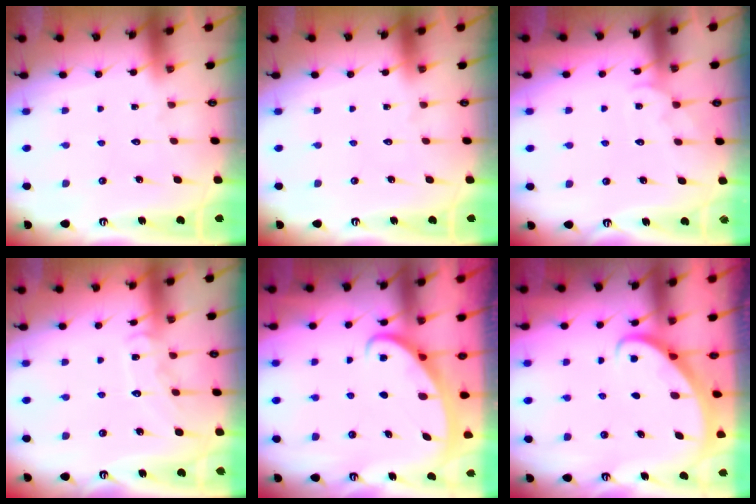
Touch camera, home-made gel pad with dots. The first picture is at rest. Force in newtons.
{"total": 0.0}
{"total": 4.2, "press": 4.2, "slide": 0.4}
{"total": 8.7, "press": 8.6, "slide": 0.6}
{"total": 2.7, "press": 2.7, "slide": 0.3}
{"total": 3.0, "press": 3.0, "slide": 0.2}